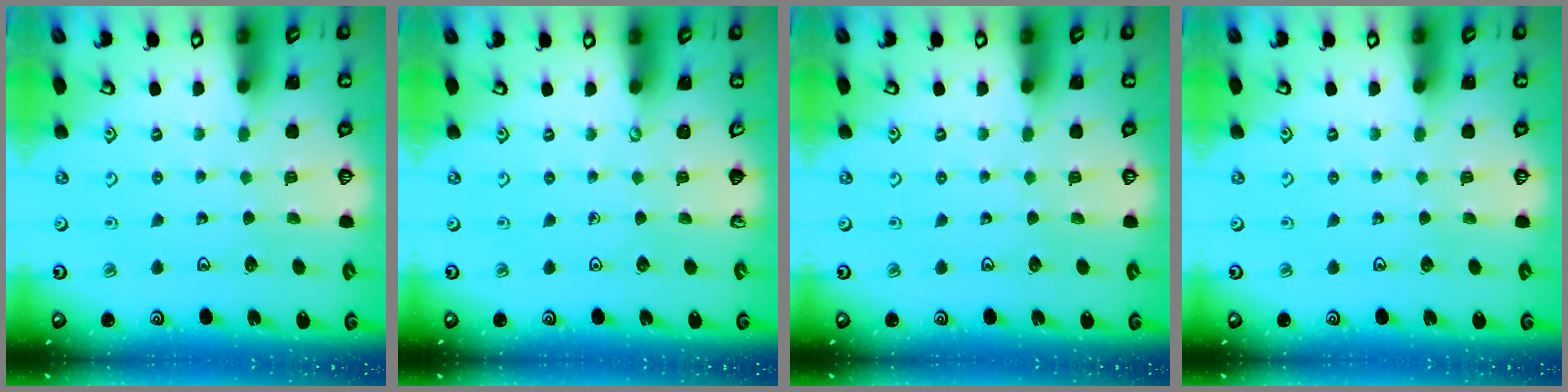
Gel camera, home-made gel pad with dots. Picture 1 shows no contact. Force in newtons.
{"total": 0.0}
{"total": 0.0}
{"total": 0.0}